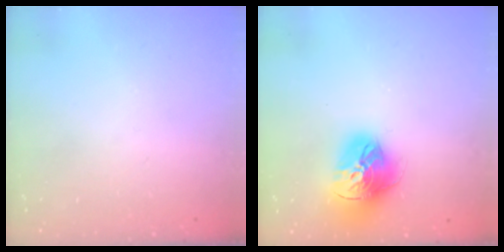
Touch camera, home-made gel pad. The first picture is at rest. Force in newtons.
{"total": 17.9, "press": 17.9, "slide": 1.6}